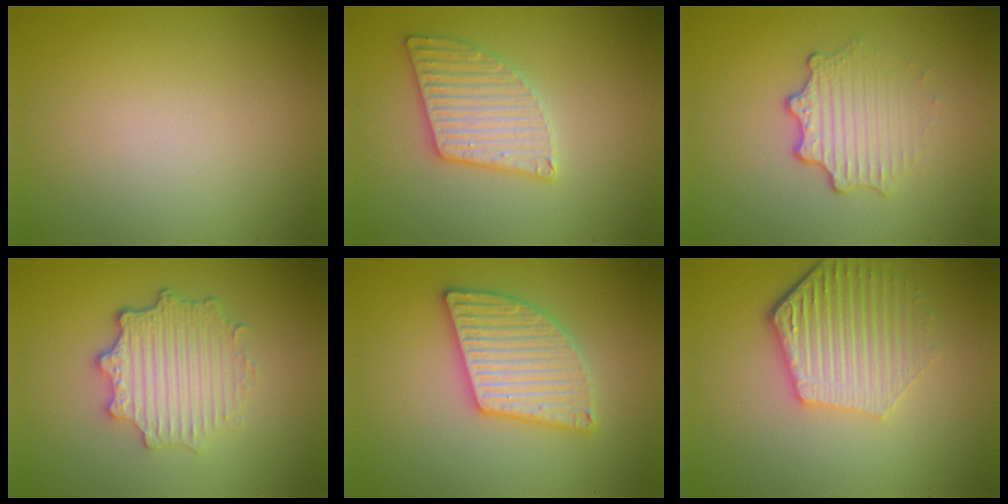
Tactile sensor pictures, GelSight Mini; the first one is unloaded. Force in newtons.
{"total": 3.2, "press": 3.2, "slide": 0.1}
{"total": 3.3, "press": 2.5, "slide": 2.2}
{"total": 4.8, "press": 3.8, "slide": 3.1}
{"total": 5.4, "press": 5.4, "slide": 0.6}
{"total": 5.5, "press": 4.3, "slide": 3.5}